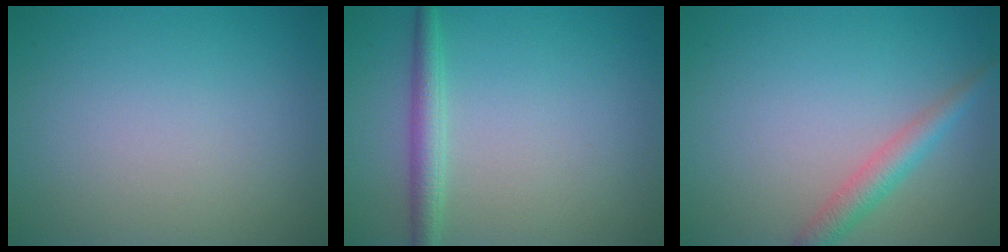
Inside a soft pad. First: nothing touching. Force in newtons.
{"total": 2.3, "press": 2.3, "slide": 0.1}
{"total": 2.5, "press": 2.5, "slide": 0.1}